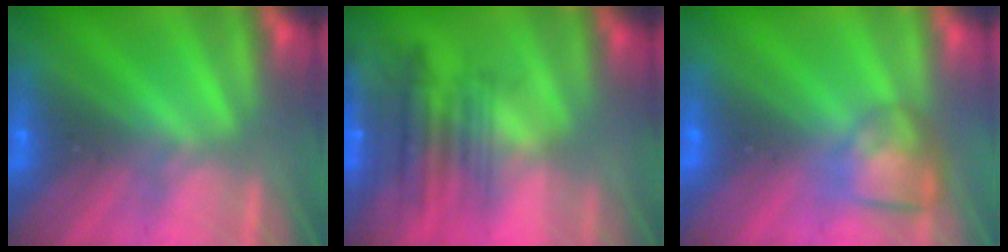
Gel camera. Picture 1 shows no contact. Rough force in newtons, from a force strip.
{"total": 7.4}
{"total": 2.9}